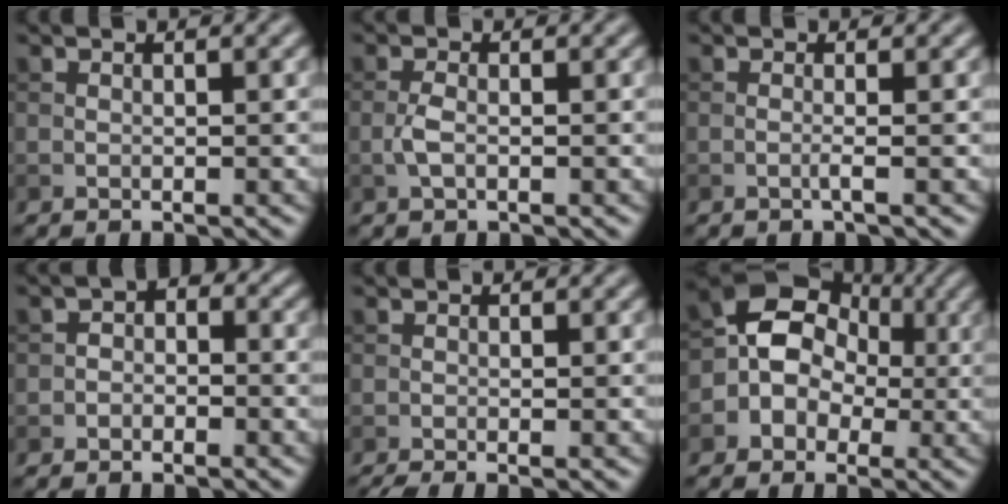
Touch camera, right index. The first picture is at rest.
{"total": 1.5, "force": [-0.5, 0.5, 1.3], "torque": [-0.031, 0.000, -0.014]}
{"total": 1.1, "force": [-0.3, 0.2, 1.0], "torque": [-0.017, -0.001, -0.012]}
{"total": 1.8, "force": [-0.9, 1.2, 0.8], "torque": [-0.007, 0.005, -0.020]}
{"total": 2.1, "force": [-1.2, 0.5, 1.7], "torque": [-0.023, -0.010, -0.025]}
{"total": 6.8, "force": [-0.2, 6.1, 3.0], "torque": [-0.027, 0.019, -0.029]}